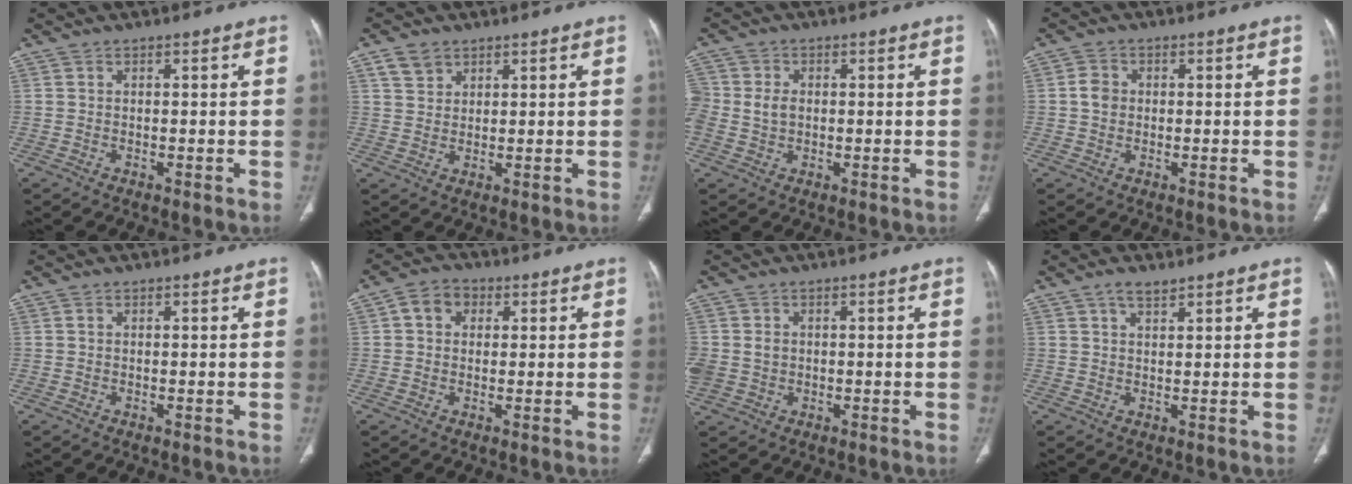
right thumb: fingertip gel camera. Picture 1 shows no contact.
{"total": 3.9, "force": [2.4, 2.7, 1.4], "torque": [-0.017, -0.008, 0.050]}
{"total": 6.5, "force": [0.2, 5.1, 4.0], "torque": [-0.093, 0.009, 0.009]}
{"total": 2.8, "force": [0.1, 2.4, 1.5], "torque": [-0.020, 0.006, -0.002]}
{"total": 0.0}
{"total": 5.0, "force": [1.2, 4.1, 2.6], "torque": [-0.029, 0.009, 0.014]}
{"total": 5.7, "force": [0.1, 4.8, 3.0], "torque": [-0.080, 0.006, 0.012]}
{"total": 2.5, "force": [1.8, 1.0, 1.5], "torque": [-0.025, -0.007, 0.033]}